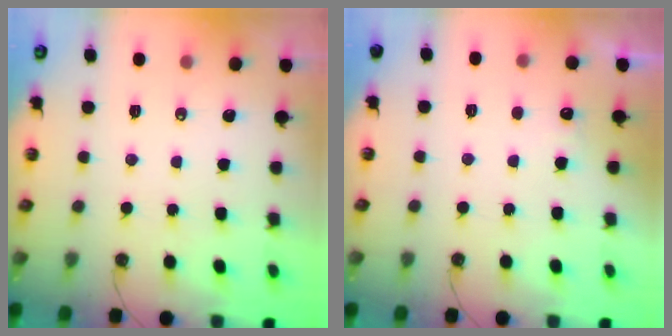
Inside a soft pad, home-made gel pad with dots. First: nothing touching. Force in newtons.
{"total": 5.9, "press": 5.8, "slide": 1.2}